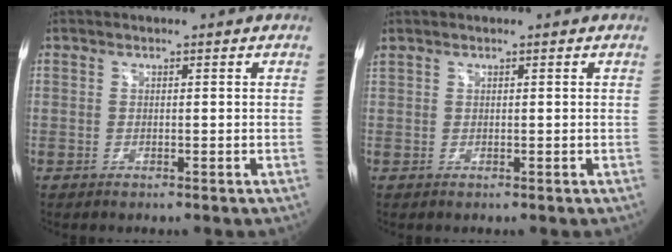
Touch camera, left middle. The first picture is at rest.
{"total": 0.7, "force": [0.6, 0.0, 0.3], "torque": [-0.025, 0.020, 0.021]}